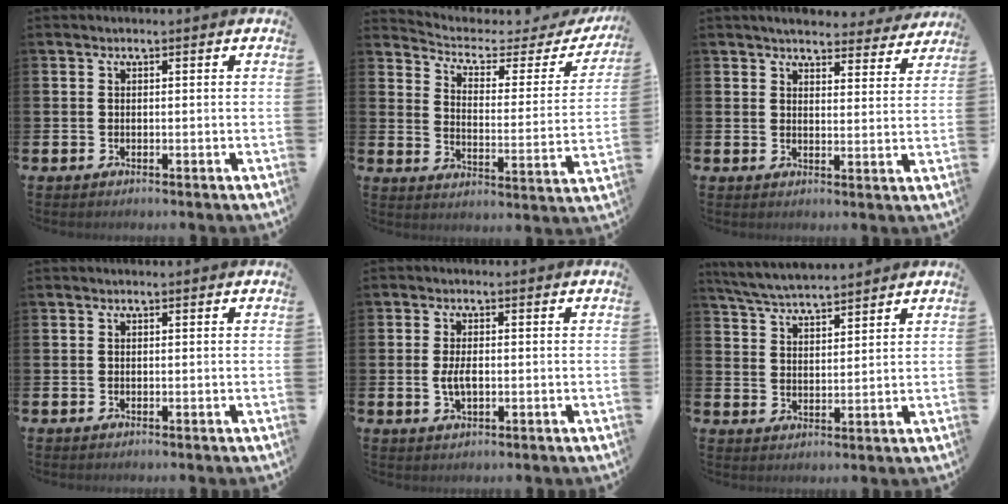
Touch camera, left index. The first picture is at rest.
{"total": 4.2, "force": [3.3, 1.9, 1.6], "torque": [-0.047, -0.030, 0.043]}
{"total": 4.5, "force": [4.3, 0.8, 0.7], "torque": [-0.013, -0.028, 0.074]}
{"total": 0.0}
{"total": 3.0, "force": [-0.2, 1.5, 2.6], "torque": [-0.044, 0.001, -0.005]}
{"total": 3.8, "force": [3.7, 0.4, 0.7], "torque": [-0.017, -0.016, 0.067]}